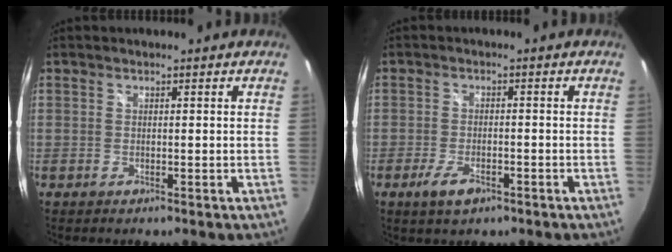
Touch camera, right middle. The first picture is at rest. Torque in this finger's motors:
{"motor_torque": [0.39, -0.53, 0.16, 0.07]}